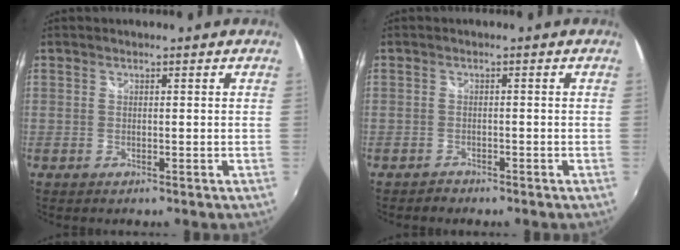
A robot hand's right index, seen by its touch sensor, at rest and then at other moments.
{"total": 1.6, "force": [-1.3, 0.8, 0.0], "torque": [-0.005, 0.001, -0.023]}